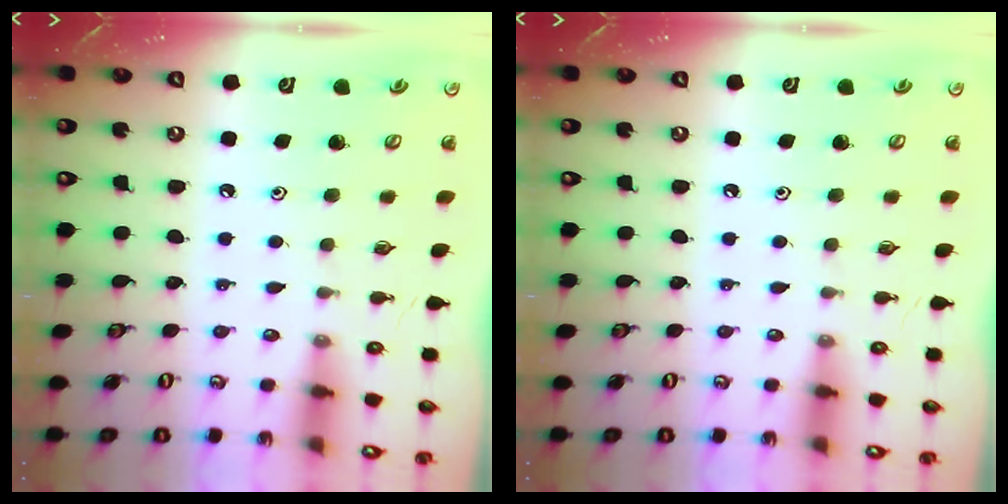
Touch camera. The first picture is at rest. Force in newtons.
{"total": 0.0}